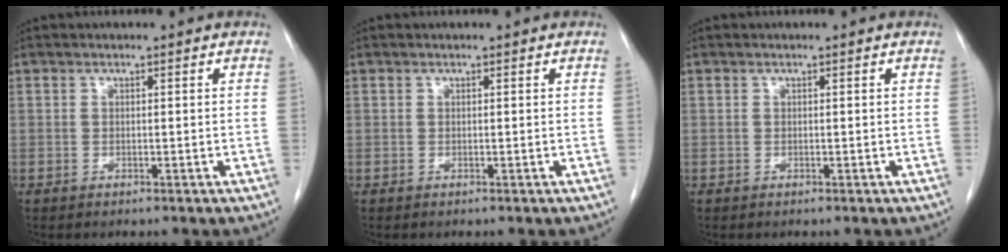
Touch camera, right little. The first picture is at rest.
{"total": 0.0}
{"total": 0.0}